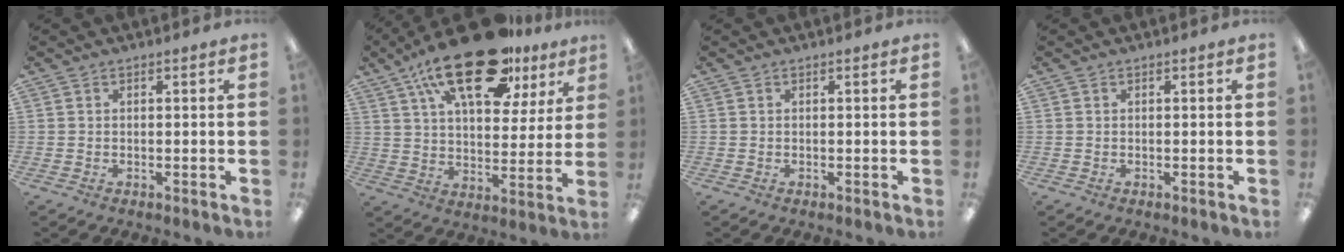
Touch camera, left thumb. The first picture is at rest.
{"total": 24.7, "force": [15.4, 11.0, 15.8], "torque": [-0.259, -0.070, 0.257]}
{"total": 0.0}
{"total": 0.0}